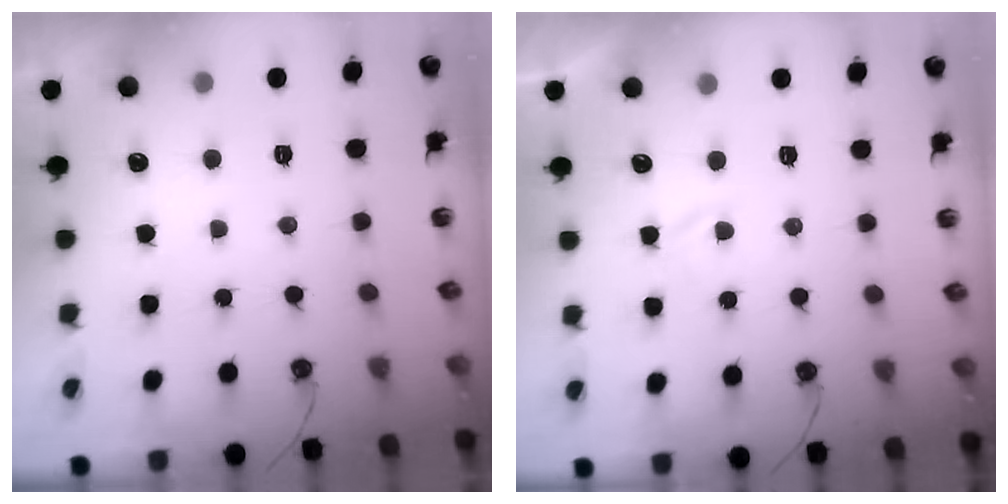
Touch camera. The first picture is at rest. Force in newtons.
{"total": 0.9, "press": 0.9, "slide": 0.1}